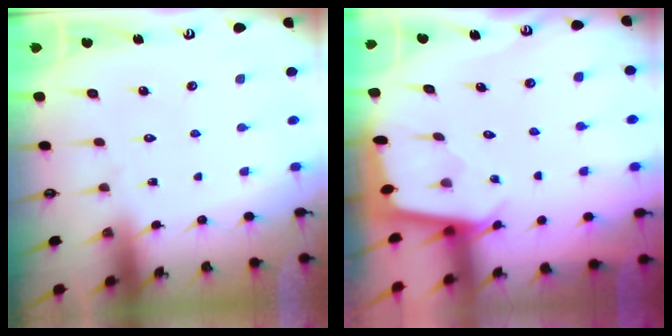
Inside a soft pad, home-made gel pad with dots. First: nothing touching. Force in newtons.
{"total": 1.8, "press": 1.8, "slide": 0.2}